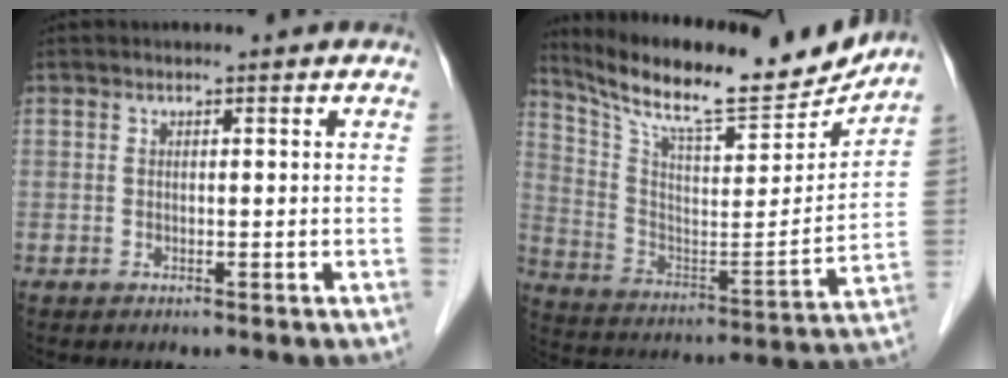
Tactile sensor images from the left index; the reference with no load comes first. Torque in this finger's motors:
{"motor_torque": [-0.61, -0.70, 0.28, 0.10]}